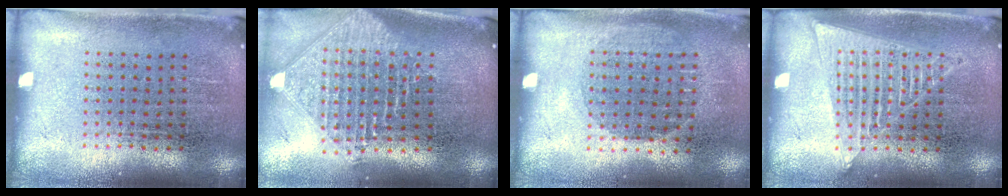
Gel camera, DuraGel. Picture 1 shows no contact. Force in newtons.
{"total": 2.4, "press": 1.9, "slide": 1.5}
{"total": 1.0, "press": 0.9, "slide": 0.5}
{"total": 1.4, "press": 1.4, "slide": 0.1}